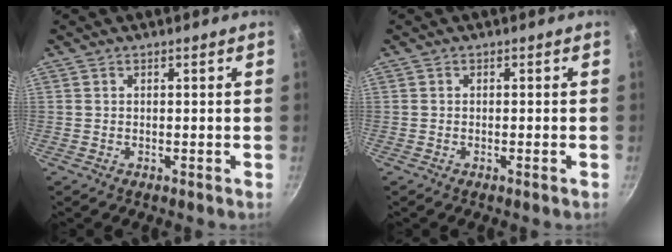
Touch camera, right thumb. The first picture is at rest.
{"total": 0.8, "force": [-0.4, 0.0, 0.7], "torque": [-0.018, 0.004, -0.009]}